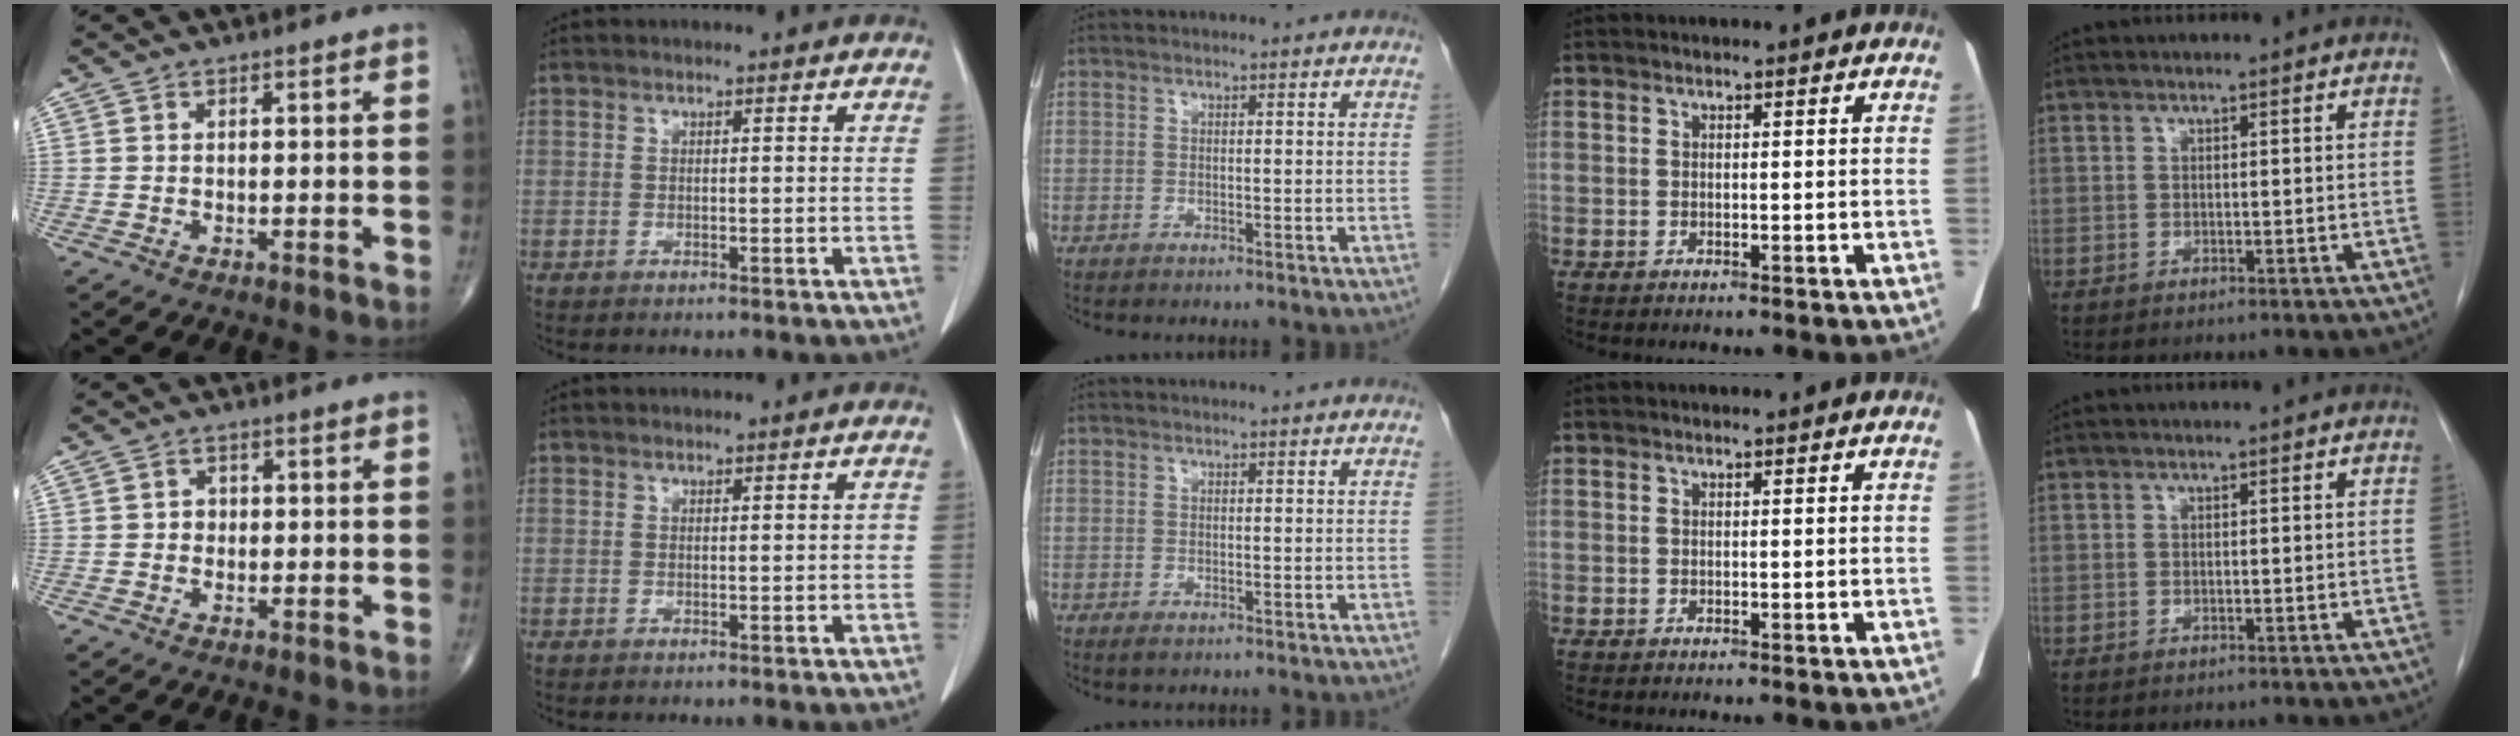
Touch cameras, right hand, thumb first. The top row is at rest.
{"thumb": {"total": 1.5, "force": [-0.1, 1.4, 0.6], "torque": [0.000, 0.005, -0.004]}, "index": {"total": 0.5, "force": [0.0, 0.4, 0.4], "torque": [-0.001, 0.003, 0.002]}, "middle": {"total": 0.6, "force": [-0.2, 0.3, 0.4], "torque": [-0.007, -0.002, 0.000]}}